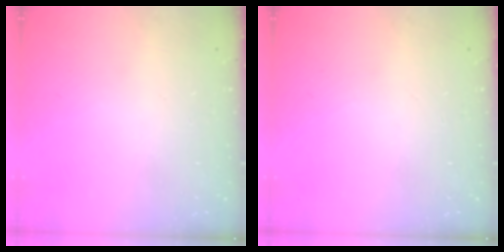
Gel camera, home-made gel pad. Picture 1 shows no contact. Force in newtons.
{"total": 0.0}